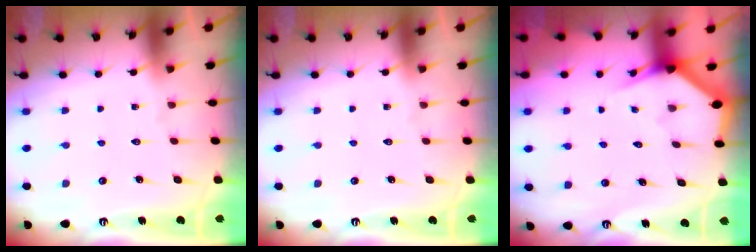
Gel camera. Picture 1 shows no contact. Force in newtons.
{"total": 0.0}
{"total": 2.6, "press": 2.6, "slide": 0.1}